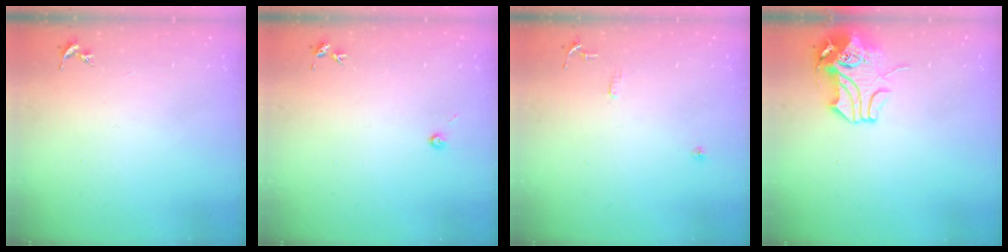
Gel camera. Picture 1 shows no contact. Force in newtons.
{"total": 3.0, "press": 3.0, "slide": 0.3}
{"total": 7.1, "press": 7.1, "slide": 0.7}
{"total": 10.3, "press": 10.2, "slide": 1.7}